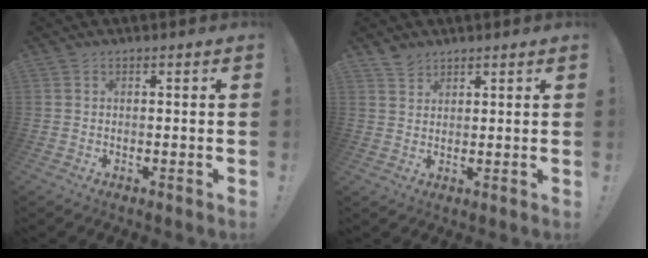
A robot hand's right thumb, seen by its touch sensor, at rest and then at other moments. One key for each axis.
{"total": 3.2, "fx": 2.8, "fy": 1.6, "fz": 0.3, "tx": -0.002, "ty": -0.019, "tz": 0.052}